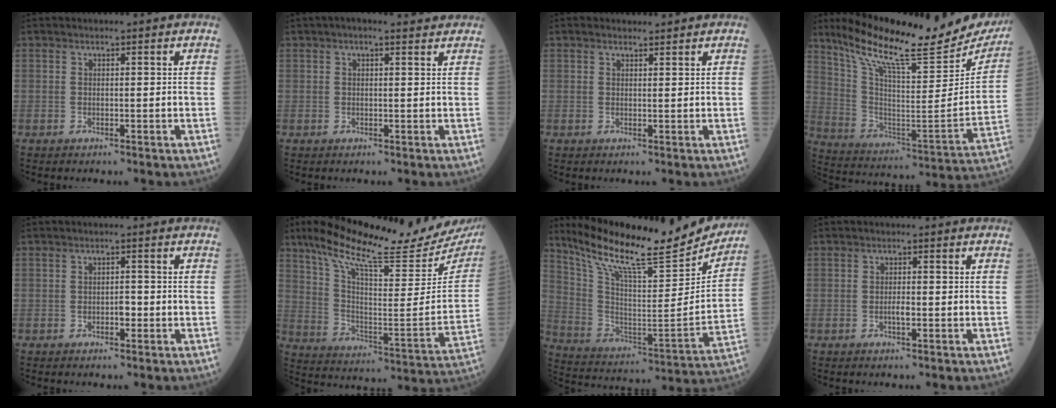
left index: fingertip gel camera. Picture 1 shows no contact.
{"total": 3.5, "force": [2.7, 0.9, 2.0], "torque": [-0.035, 0.028, 0.039]}
{"total": 1.5, "force": [1.4, 0.5, 0.4], "torque": [-0.013, 0.009, 0.023]}
{"total": 26.4, "force": [22.8, 4.0, 12.7], "torque": [-0.220, -0.059, 0.332]}
{"total": 1.5, "force": [-0.5, 0.8, 1.2], "torque": [-0.016, 0.004, -0.009]}
{"total": 25.7, "force": [21.4, 2.7, 14.0], "torque": [-0.238, -0.049, 0.308]}
{"total": 24.4, "force": [21.4, 4.0, 11.0], "torque": [-0.194, -0.041, 0.324]}
{"total": 1.3, "force": [-0.4, 0.3, 1.2], "torque": [-0.024, 0.001, -0.007]}